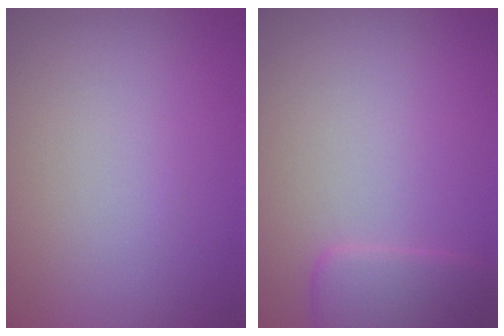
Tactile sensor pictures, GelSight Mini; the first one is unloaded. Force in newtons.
{"total": 2.5, "press": 2.5, "slide": 0.2}